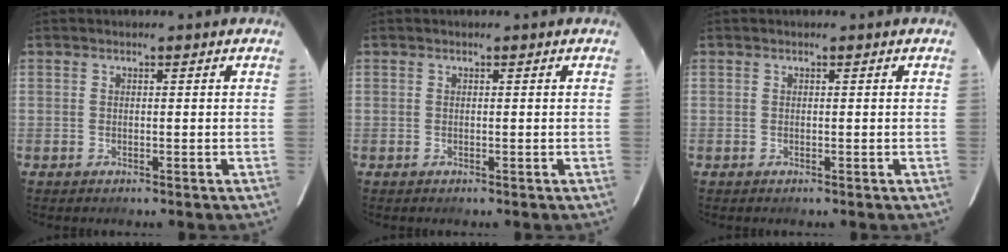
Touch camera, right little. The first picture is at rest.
{"total": 0.0}
{"total": 0.0}